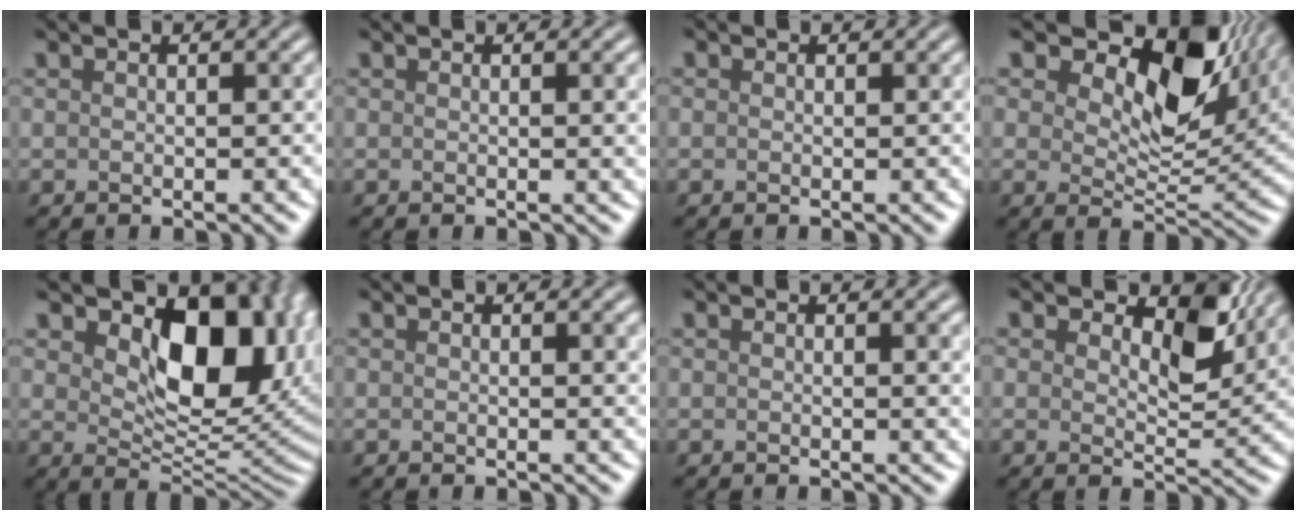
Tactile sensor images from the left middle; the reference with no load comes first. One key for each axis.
{"total": 1.8, "fx": 0.2, "fy": 0.5, "fz": 1.7, "tx": -0.016, "ty": 0.001, "tz": -0.001}
{"total": 0.0}
{"total": 11.7, "fx": 6.4, "fy": 5.9, "fz": 7.8, "tx": -0.117, "ty": -0.001, "tz": 0.099}
{"total": 9.9, "fx": 3.2, "fy": 5.8, "fz": 7.3, "tx": -0.108, "ty": -0.015, "tz": 0.050}
{"total": 0.9, "fx": 0.3, "fy": 0.2, "fz": 0.8, "tx": -0.006, "ty": 0.001, "tz": 0.002}
{"total": 1.5, "fx": 0.3, "fy": 0.4, "fz": 1.4, "tx": -0.012, "ty": 0.001, "tz": 0.001}
{"total": 6.1, "fx": 3.1, "fy": 3.1, "fz": 4.2, "tx": -0.062, "ty": -0.004, "tz": 0.037}